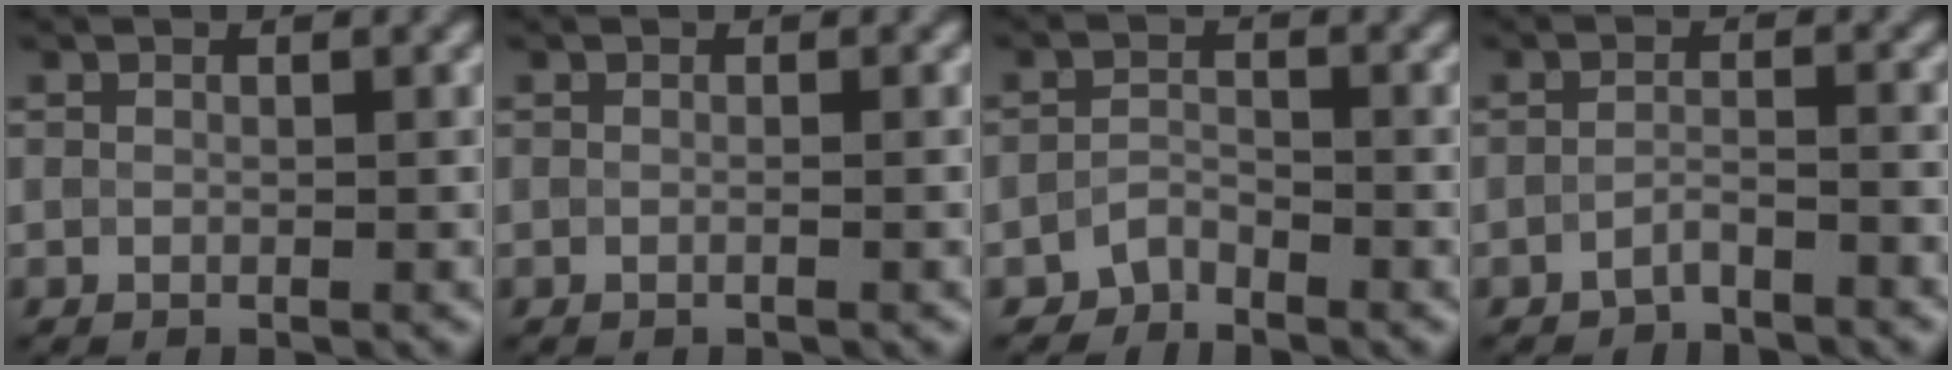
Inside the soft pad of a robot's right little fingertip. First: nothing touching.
{"total": 0.8, "force": [-0.2, 0.5, 0.6], "torque": [0.008, -0.002, -0.020]}
{"total": 2.1, "force": [-1.9, 0.0, -0.8], "torque": [0.009, 0.006, -0.034]}
{"total": 2.1, "force": [-2.0, -0.3, -0.5], "torque": [0.003, 0.005, -0.036]}